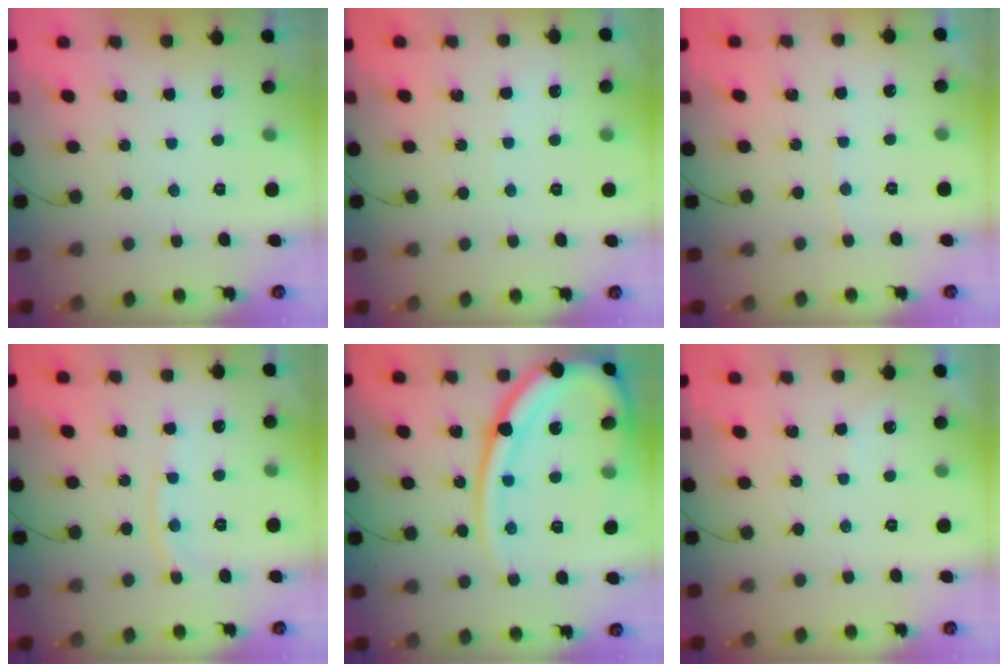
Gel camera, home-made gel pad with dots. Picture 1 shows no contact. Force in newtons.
{"total": 2.0, "press": 2.0, "slide": 0.3}
{"total": 2.9, "press": 2.9, "slide": 0.3}
{"total": 6.7, "press": 6.7, "slide": 1.0}
{"total": 23.3, "press": 23.1, "slide": 2.6}
{"total": 4.0, "press": 3.9, "slide": 0.6}